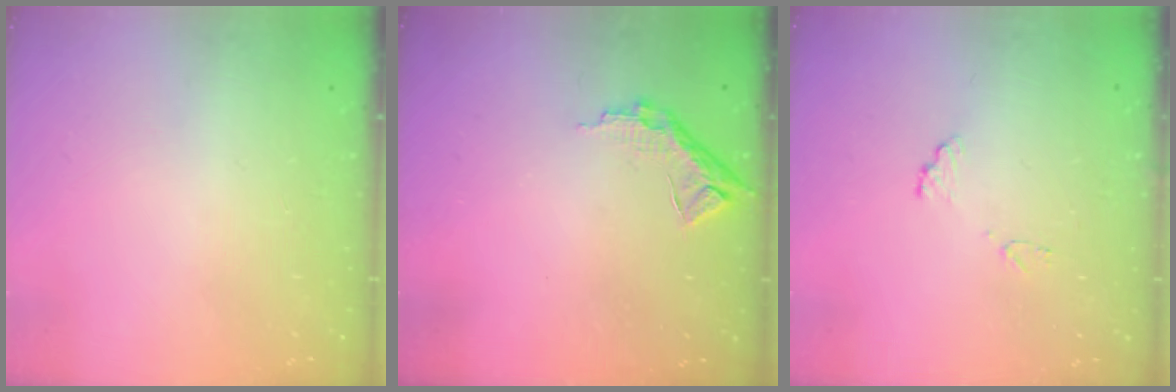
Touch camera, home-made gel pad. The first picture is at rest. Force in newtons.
{"total": 8.9, "press": 8.9, "slide": 0.5}
{"total": 8.3, "press": 8.2, "slide": 0.7}